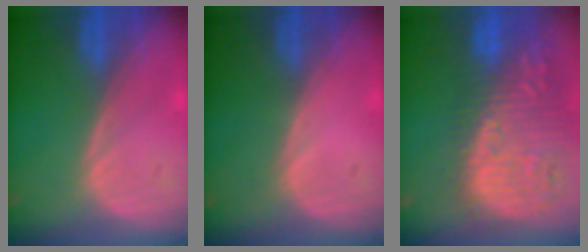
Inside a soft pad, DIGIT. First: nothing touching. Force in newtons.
{"total": 0.0}
{"total": 15.0, "press": 12.8, "slide": 7.8}